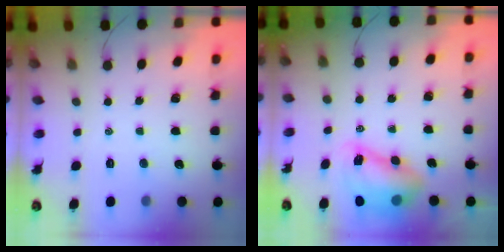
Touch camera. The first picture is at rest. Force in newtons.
{"total": 8.5, "press": 8.2, "slide": 2.4}